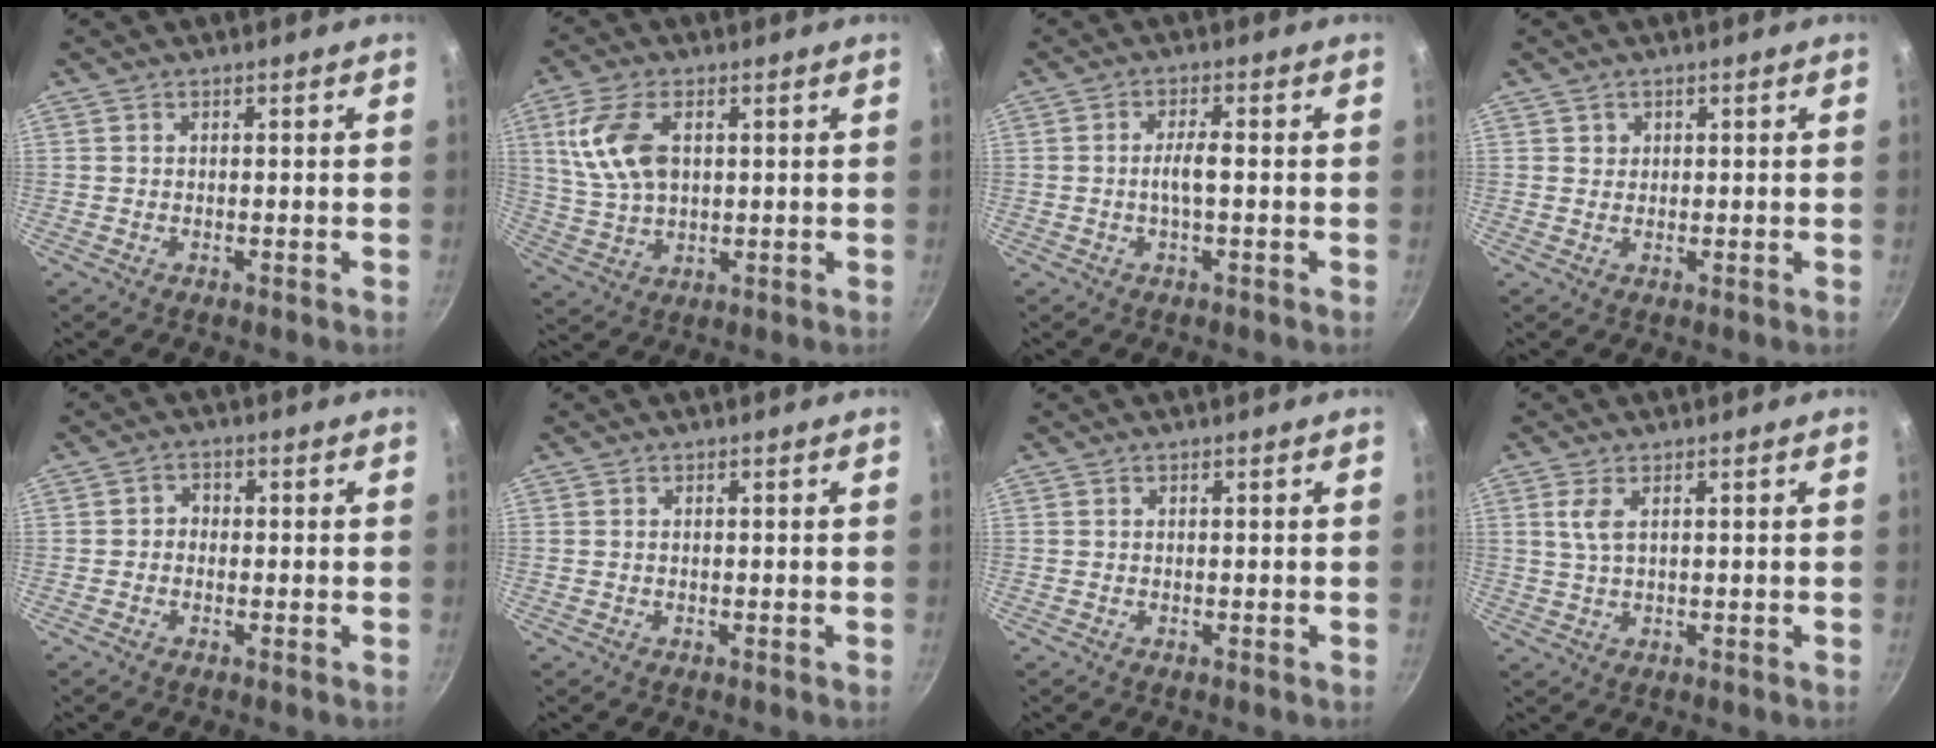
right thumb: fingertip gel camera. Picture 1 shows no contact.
{"total": 11.4, "force": [2.9, 6.6, 8.9], "torque": [-0.170, -0.003, 0.059]}
{"total": 3.5, "force": [-0.5, 0.8, 3.4], "torque": [-0.066, 0.013, -0.010]}
{"total": 1.3, "force": [0.5, 1.2, 0.1], "torque": [0.010, 0.004, 0.007]}
{"total": 2.1, "force": [-0.4, 1.9, 1.0], "torque": [-0.005, 0.010, -0.012]}
{"total": 0.0}
{"total": 0.0}
{"total": 3.3, "force": [1.1, 1.3, 2.8], "torque": [-0.061, -0.004, 0.024]}